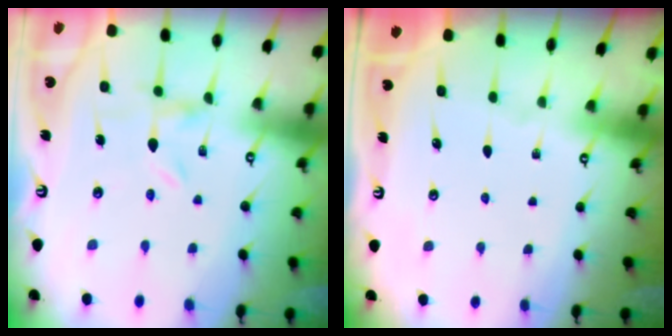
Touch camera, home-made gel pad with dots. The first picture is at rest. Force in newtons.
{"total": 0.0}